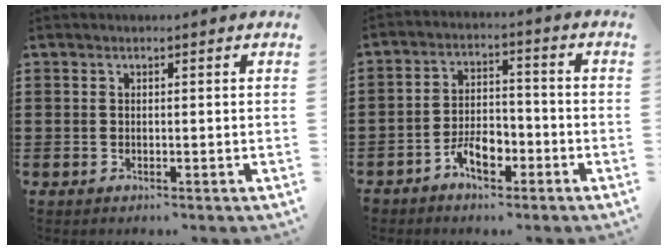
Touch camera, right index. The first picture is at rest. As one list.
[{"total": 5.6, "force": [-3.5, 2.8, 3.4], "torque": [-0.063, 0.011, -0.065]}]